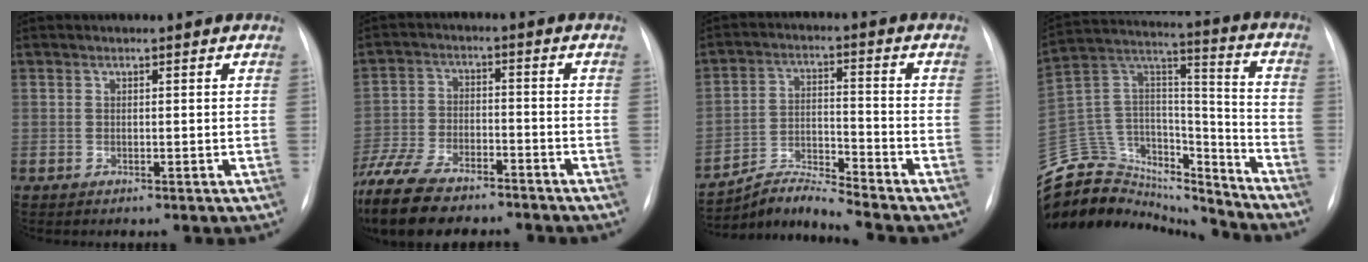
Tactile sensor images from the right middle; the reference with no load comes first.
{"total": 15.7, "force": [-12.6, 5.5, 7.7], "torque": [-0.178, -0.018, -0.211]}
{"total": 7.0, "force": [-6.8, -1.8, 0.1], "torque": [-0.020, 0.010, -0.127]}
{"total": 25.6, "force": [-23.8, 7.5, 5.6], "torque": [-0.156, 0.052, -0.381]}